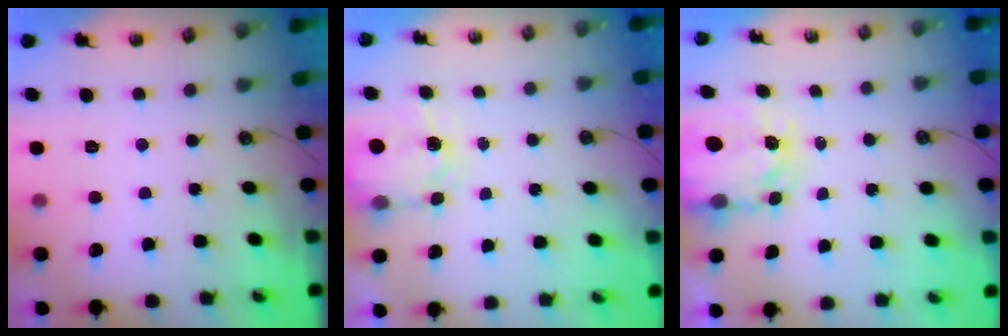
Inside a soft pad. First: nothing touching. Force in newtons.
{"total": 3.9, "press": 3.9, "slide": 0.7}
{"total": 5.7, "press": 5.7, "slide": 0.5}